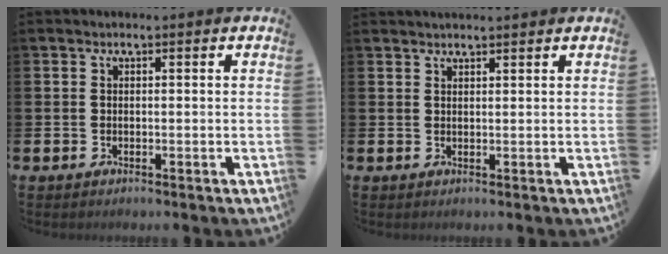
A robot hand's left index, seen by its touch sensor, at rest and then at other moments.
{"total": 1.5, "force": [1.5, 0.2, 0.1], "torque": [0.007, -0.006, 0.024]}